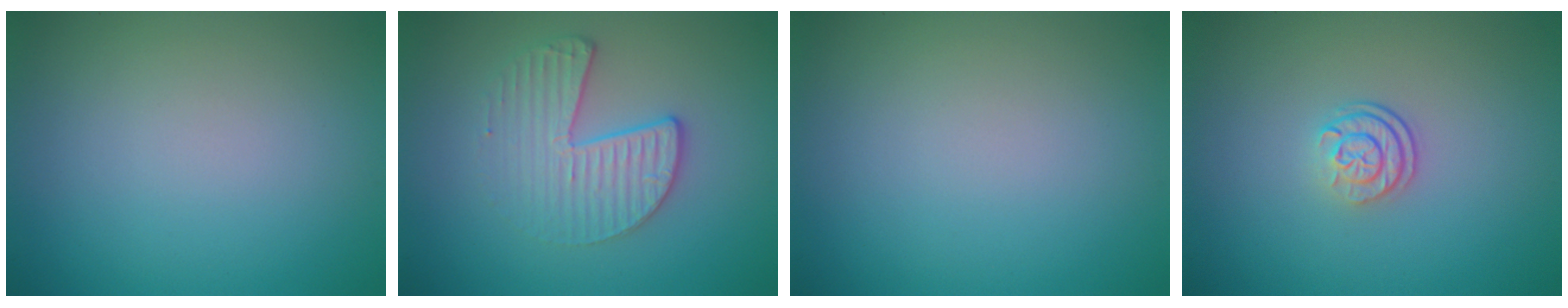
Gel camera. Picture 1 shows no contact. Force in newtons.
{"total": 3.4, "press": 2.8, "slide": 1.8}
{"total": 0.0}
{"total": 2.3, "press": 1.7, "slide": 1.7}